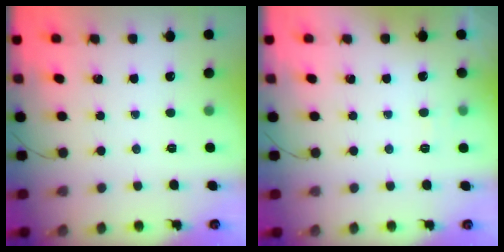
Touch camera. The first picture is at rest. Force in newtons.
{"total": 3.6, "press": 3.1, "slide": 1.7}